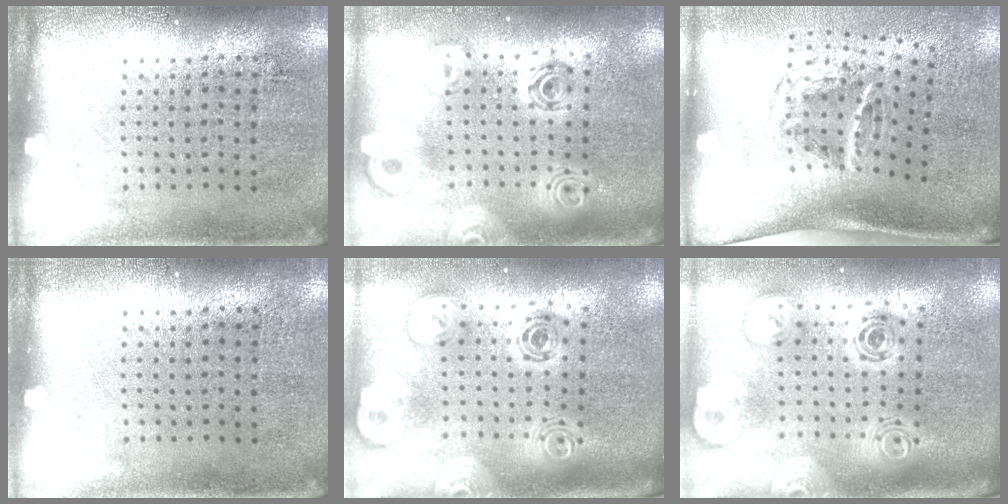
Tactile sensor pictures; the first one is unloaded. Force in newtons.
{"total": 2.2, "press": 1.8, "slide": 1.2}
{"total": 2.1, "press": 1.2, "slide": 1.7}
{"total": 0.0}
{"total": 2.0, "press": 1.7, "slide": 1.0}
{"total": 1.9, "press": 1.6, "slide": 1.0}